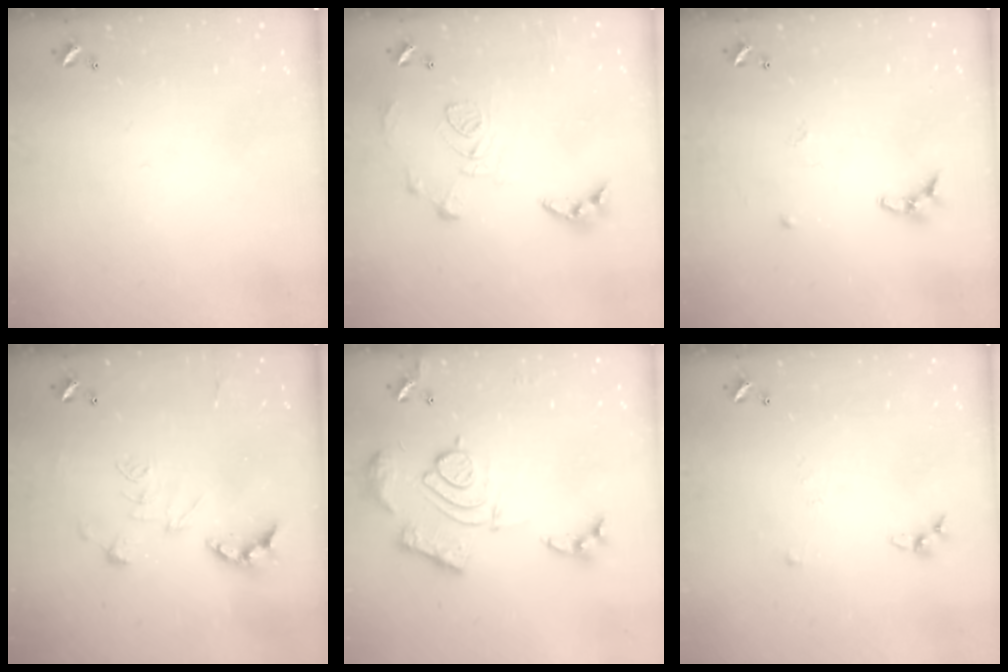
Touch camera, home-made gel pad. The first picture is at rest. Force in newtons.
{"total": 11.4, "press": 11.3, "slide": 1.0}
{"total": 6.6, "press": 6.5, "slide": 0.6}
{"total": 2.5, "press": 2.0, "slide": 1.5}
{"total": 17.4, "press": 17.3, "slide": 1.7}
{"total": 3.3, "press": 3.3, "slide": 0.5}